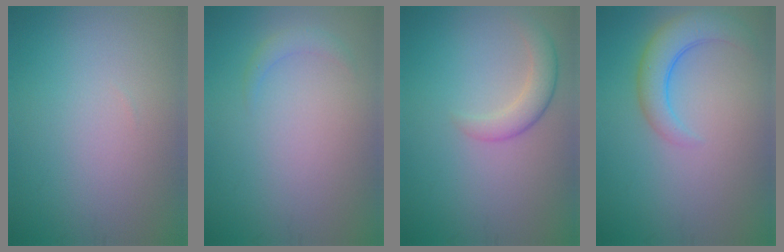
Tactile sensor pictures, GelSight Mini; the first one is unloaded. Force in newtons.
{"total": 1.1, "press": 1.1, "slide": 0.0}
{"total": 2.6, "press": 2.6, "slide": 0.1}
{"total": 3.8, "press": 3.8, "slide": 0.4}